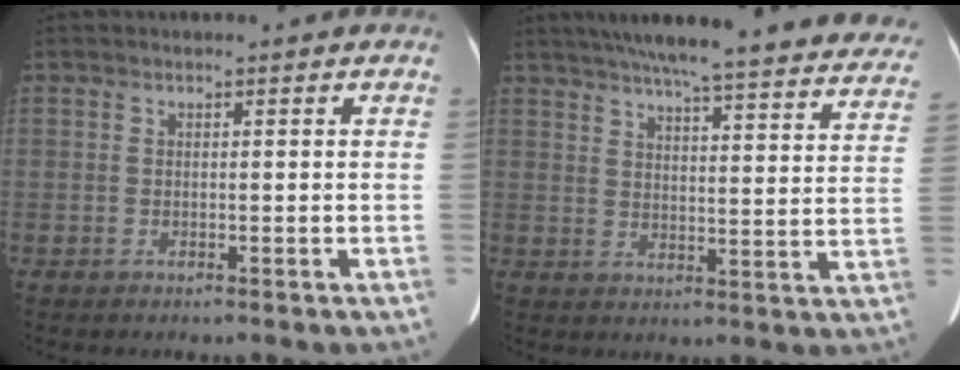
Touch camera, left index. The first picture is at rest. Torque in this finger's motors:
{"motor_torque": [0.93, -1.21, 0.06, 0.14]}